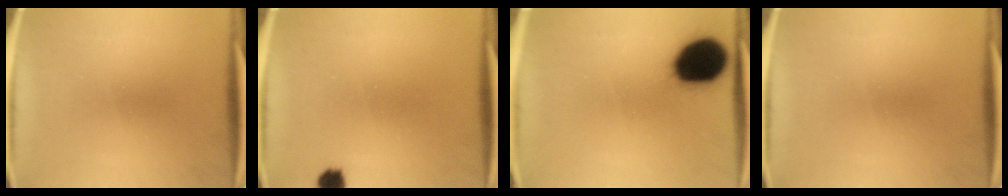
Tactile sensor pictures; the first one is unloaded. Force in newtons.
{"total": 2.7}
{"total": 19.2}
{"total": 0.0}